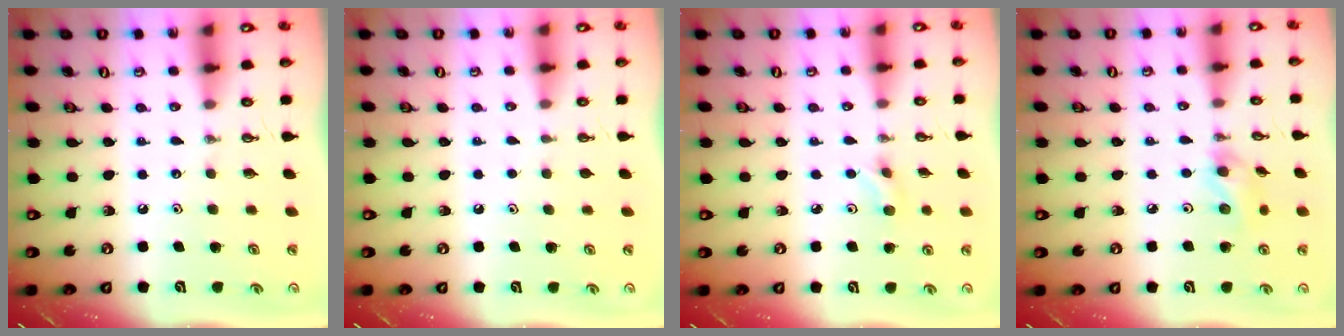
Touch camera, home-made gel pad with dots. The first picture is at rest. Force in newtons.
{"total": 0.5, "press": 0.0, "slide": 0.5}
{"total": 3.6, "press": 3.6, "slide": 0.6}
{"total": 8.1, "press": 8.0, "slide": 0.9}